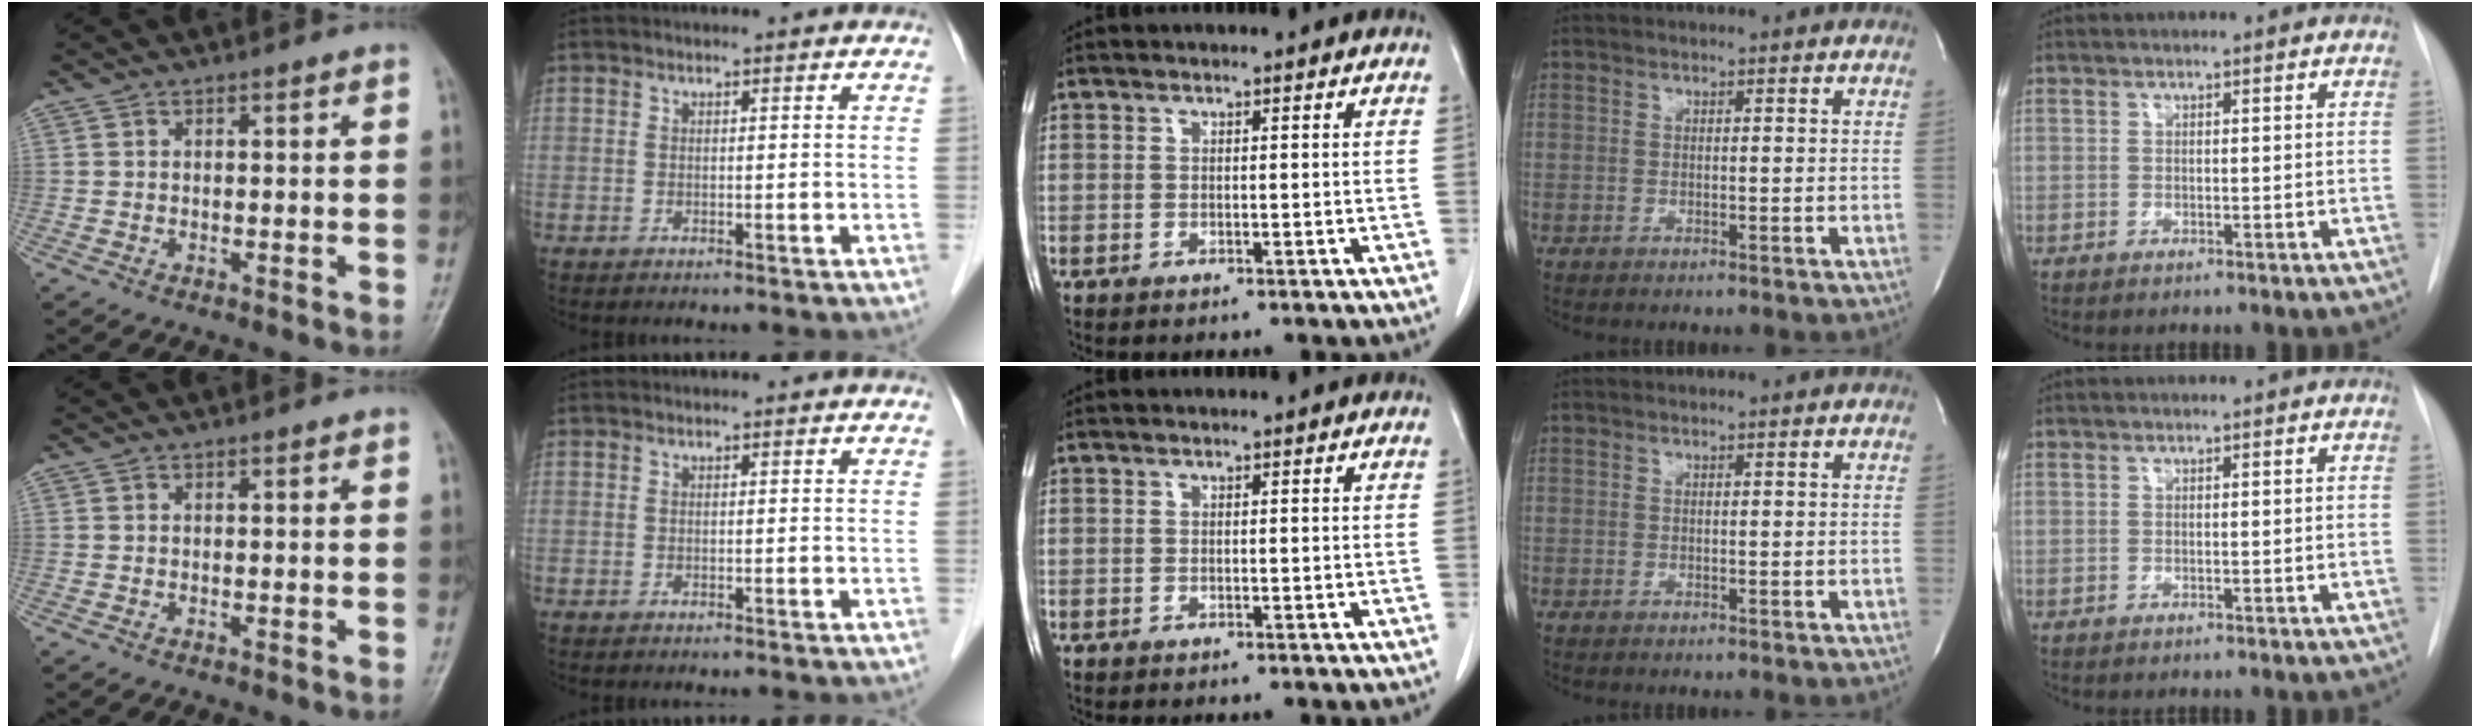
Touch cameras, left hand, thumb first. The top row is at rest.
{}